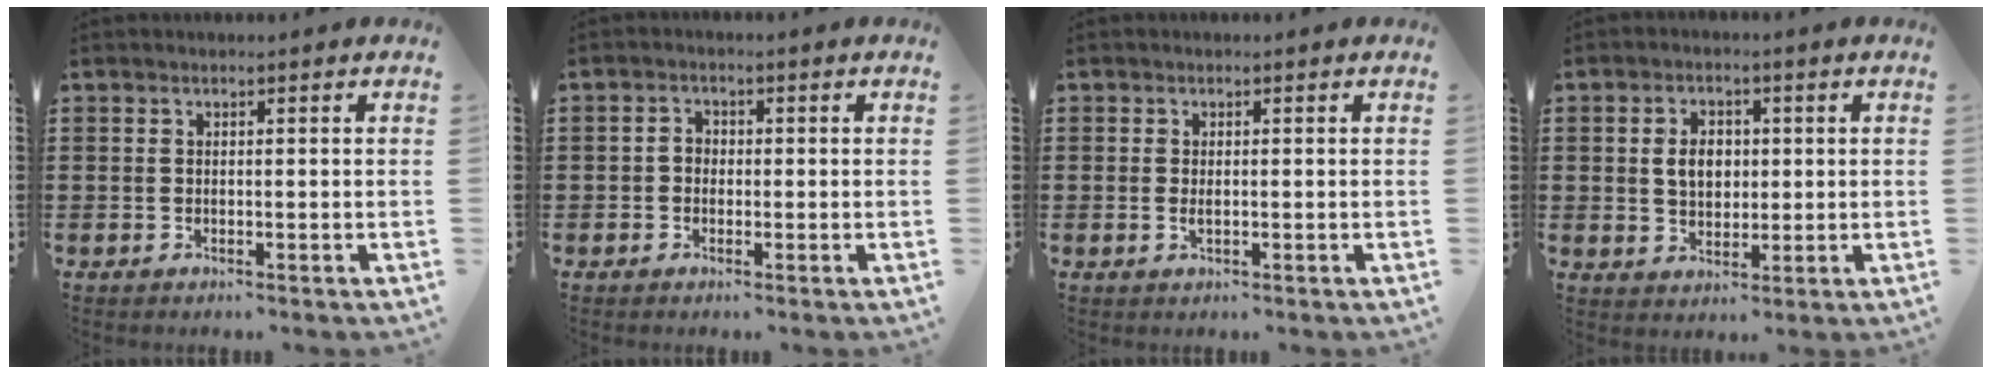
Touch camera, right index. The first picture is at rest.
{"total": 1.6, "force": [-0.6, 1.3, 0.7], "torque": [-0.016, 0.004, -0.013]}
{"total": 1.0, "force": [0.0, 0.3, 0.9], "torque": [-0.024, -0.002, -0.002]}
{"total": 4.5, "force": [0.4, 3.3, 3.1], "torque": [-0.060, 0.011, 0.002]}